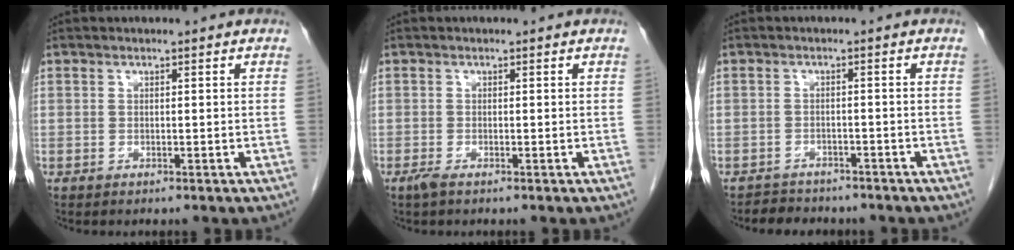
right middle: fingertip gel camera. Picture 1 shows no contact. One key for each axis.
{"total": 1.1, "fx": -0.8, "fy": 0.1, "fz": 0.7, "tx": -0.023, "ty": -0.004, "tz": -0.016}
{"total": 4.8, "fx": -4.2, "fy": 2.2, "fz": 0.7, "tx": -0.015, "ty": 0.003, "tz": -0.053}